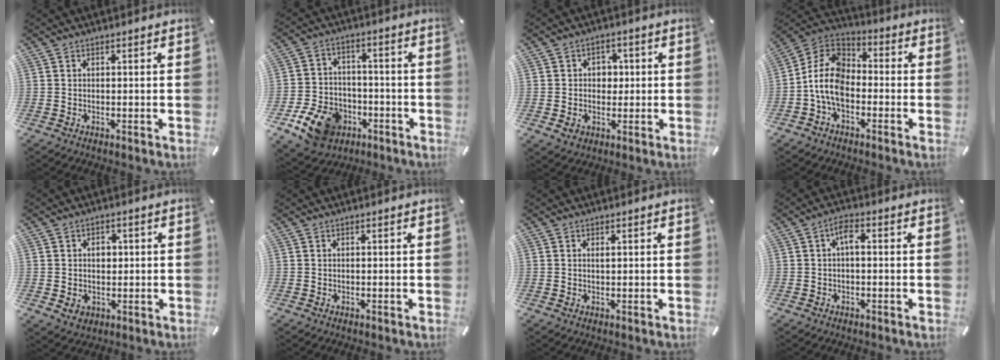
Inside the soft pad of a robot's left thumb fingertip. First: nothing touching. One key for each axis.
{"total": 12.3, "fx": -6.4, "fy": 9.1, "fz": 5.4, "tx": -0.100, "ty": 0.048, "tz": -0.110}
{"total": 6.4, "fx": 0.1, "fy": 6.1, "fz": 2.0, "tx": -0.019, "ty": 0.005, "tz": 0.000}
{"total": 10.8, "fx": -4.4, "fy": 7.1, "fz": 6.8, "tx": -0.168, "ty": 0.012, "tz": -0.093}
{"total": 5.3, "fx": 0.5, "fy": 4.9, "fz": 1.8, "tx": -0.012, "ty": 0.001, "tz": 0.006}
{"total": 0.0}
{"total": 0.6, "fx": 0.3, "fy": 0.3, "fz": 0.5, "tx": -0.010, "ty": 0.000, "tz": 0.005}
{"total": 3.6, "fx": -0.1, "fy": 1.6, "fz": 3.2, "tx": -0.062, "ty": 0.015, "tz": -0.005}